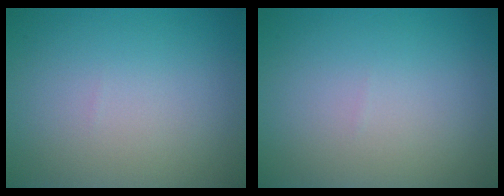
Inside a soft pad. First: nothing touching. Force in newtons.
{"total": 0.0}